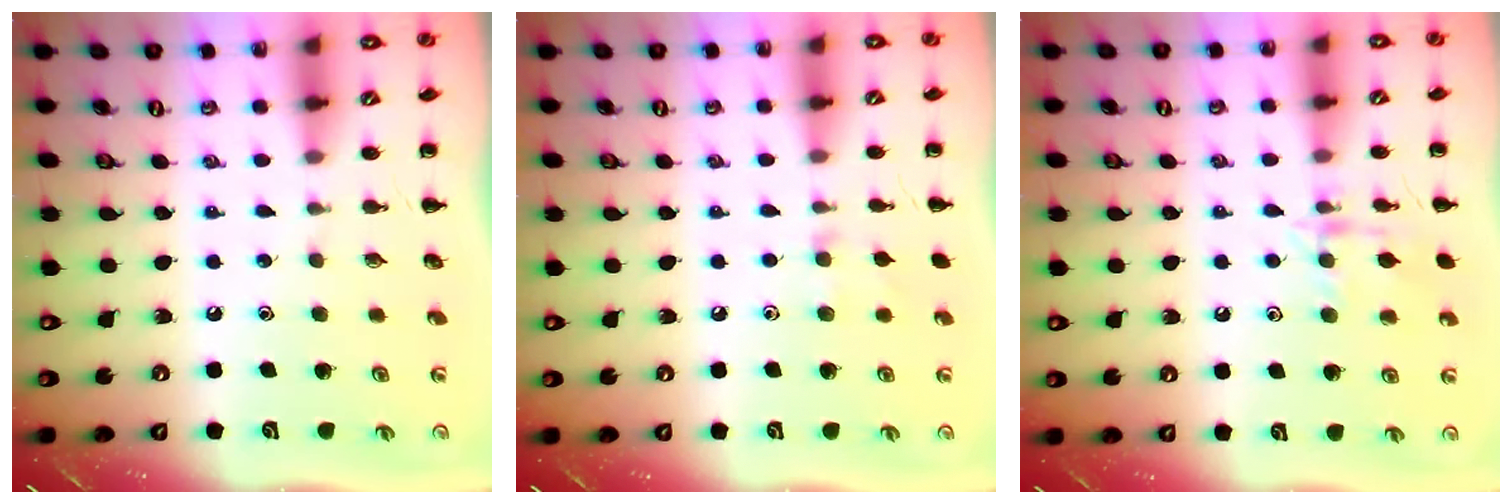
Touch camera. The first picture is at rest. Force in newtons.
{"total": 5.9, "press": 5.7, "slide": 1.7}
{"total": 10.7, "press": 10.7, "slide": 0.7}